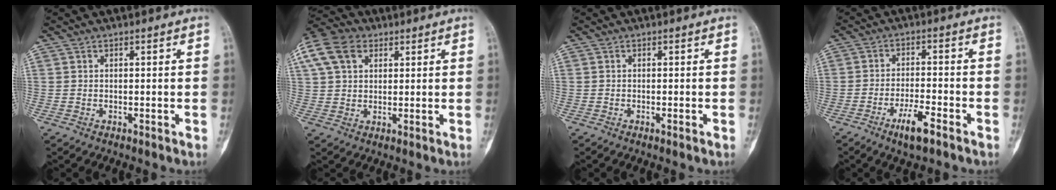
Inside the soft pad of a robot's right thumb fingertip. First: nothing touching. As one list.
[{"total": 13.7, "force": [6.0, 9.6, 7.8], "torque": [-0.169, 0.025, 0.107]}, {"total": 0.7, "force": [-0.3, 0.0, 0.7], "torque": [-0.012, 0.000, -0.003]}, {"total": 6.3, "force": [-3.8, 1.4, 4.8], "torque": [-0.090, 0.018, -0.065]}]